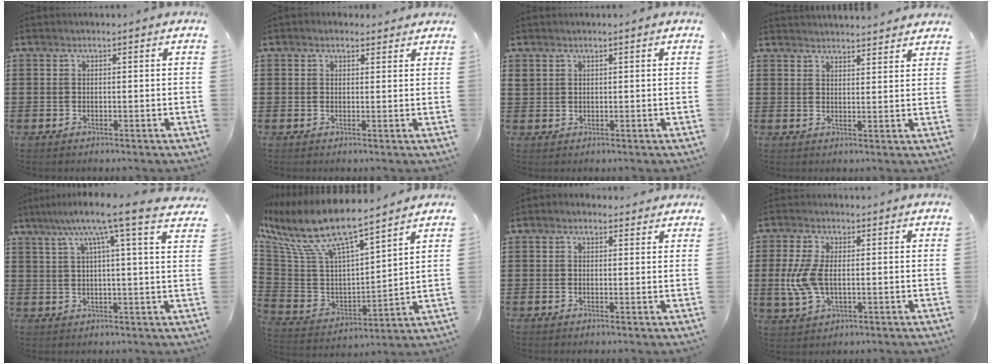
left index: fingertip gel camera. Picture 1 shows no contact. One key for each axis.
{"total": 1.5, "fx": 1.3, "fy": 0.7, "fz": 0.3, "tx": -0.010, "ty": 0.004, "tz": 0.025}
{"total": 1.0, "fx": 0.7, "fy": 0.7, "fz": 0.0, "tx": -0.002, "ty": 0.005, "tz": 0.014}
{"total": 2.7, "fx": 2.7, "fy": -0.2, "fz": -0.1, "tx": -0.007, "ty": -0.012, "tz": 0.053}
{"total": 9.1, "fx": 5.7, "fy": -0.4, "fz": 7.1, "tx": -0.140, "ty": -0.022, "tz": 0.088}
{"total": 10.1, "fx": 7.4, "fy": 2.3, "fz": 6.5, "tx": -0.168, "ty": -0.060, "tz": 0.123}
{"total": 1.2, "fx": 0.7, "fy": 0.8, "fz": 0.5, "tx": -0.012, "ty": 0.007, "tz": 0.012}
{"total": 7.4, "fx": -0.2, "fy": 3.8, "fz": 6.4, "tx": -0.157, "ty": -0.003, "tz": -0.011}